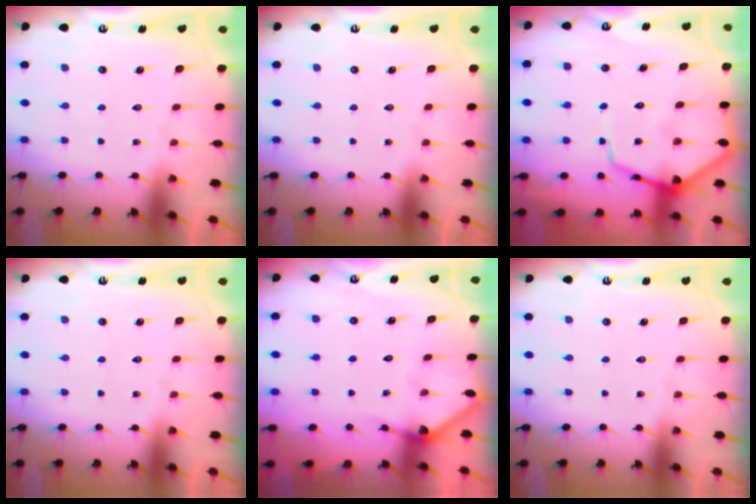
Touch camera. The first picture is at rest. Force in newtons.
{"total": 0.0}
{"total": 9.7, "press": 9.7, "slide": 1.0}
{"total": 0.0}
{"total": 3.4, "press": 3.4, "slide": 0.3}
{"total": 0.0}